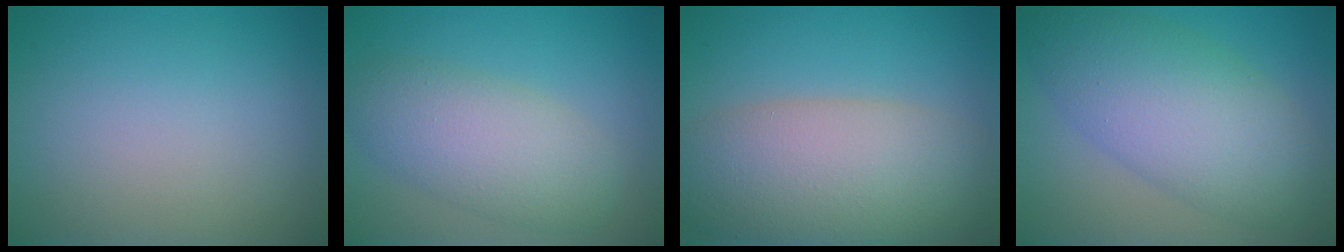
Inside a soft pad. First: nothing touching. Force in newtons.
{"total": 5.5, "press": 5.5, "slide": 0.2}
{"total": 8.9, "press": 8.9, "slide": 0.5}
{"total": 8.5, "press": 8.5, "slide": 0.2}